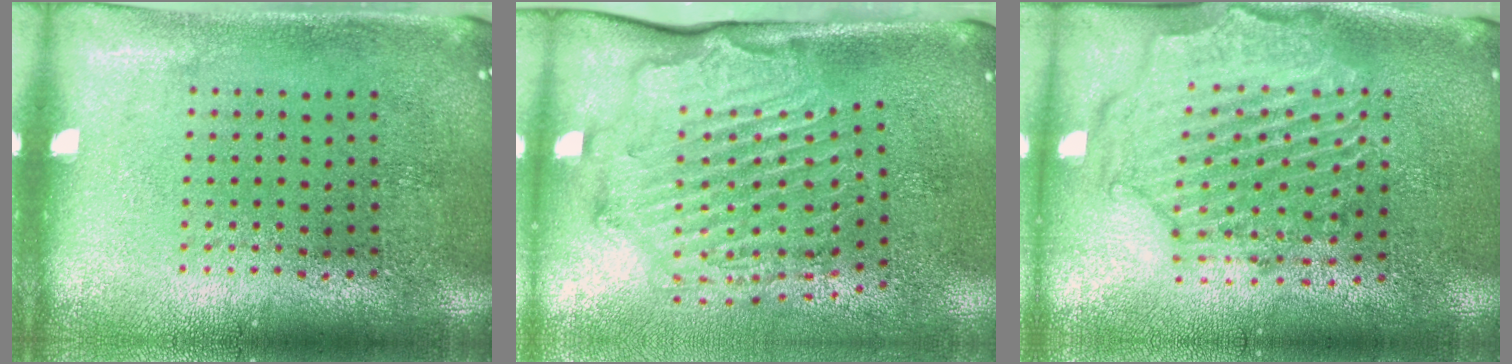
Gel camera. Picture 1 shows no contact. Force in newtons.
{"total": 2.1, "press": 2.1, "slide": 0.5}
{"total": 2.4, "press": 2.2, "slide": 0.8}